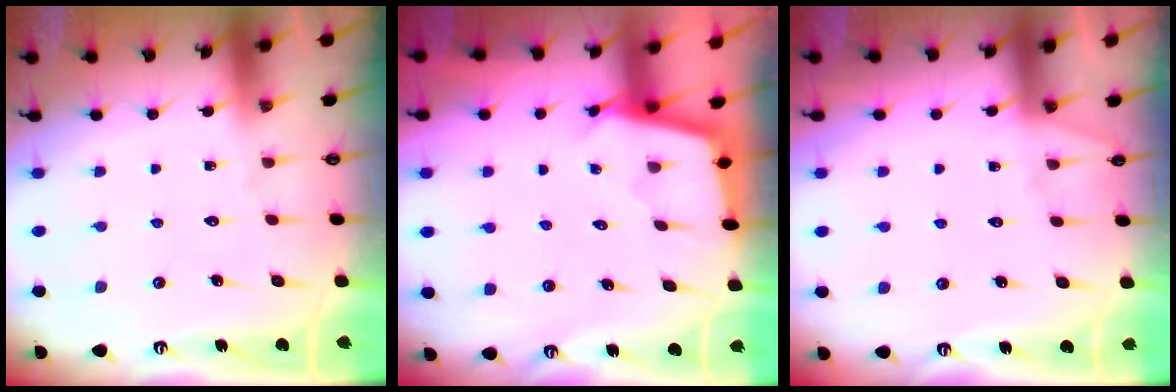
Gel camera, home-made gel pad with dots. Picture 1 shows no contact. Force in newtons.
{"total": 2.5, "press": 2.5, "slide": 0.2}
{"total": 3.8, "press": 3.8, "slide": 0.5}